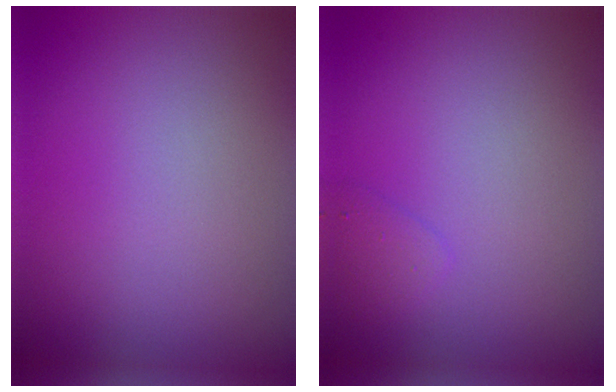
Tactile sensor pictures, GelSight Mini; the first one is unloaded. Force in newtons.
{"total": 1.1, "press": 1.1, "slide": 0.0}